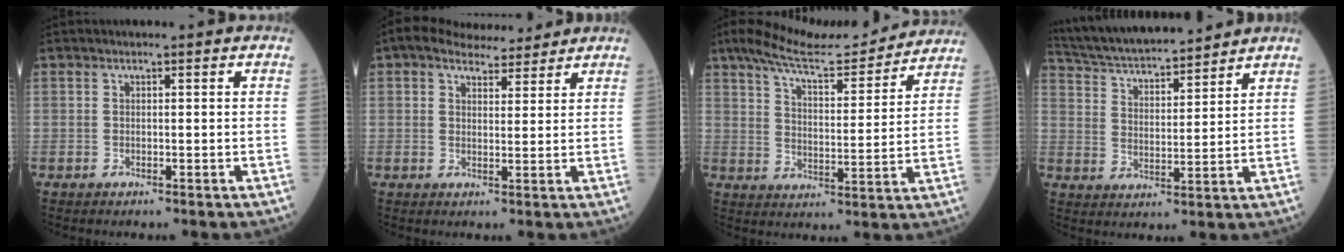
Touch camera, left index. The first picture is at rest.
{"total": 7.0, "force": [6.0, 2.5, 2.5], "torque": [-0.039, 0.022, 0.090]}
{"total": 15.9, "force": [14.7, 2.1, 5.9], "torque": [-0.098, 0.008, 0.211]}
{"total": 15.6, "force": [14.5, 1.8, 5.7], "torque": [-0.107, 0.022, 0.247]}